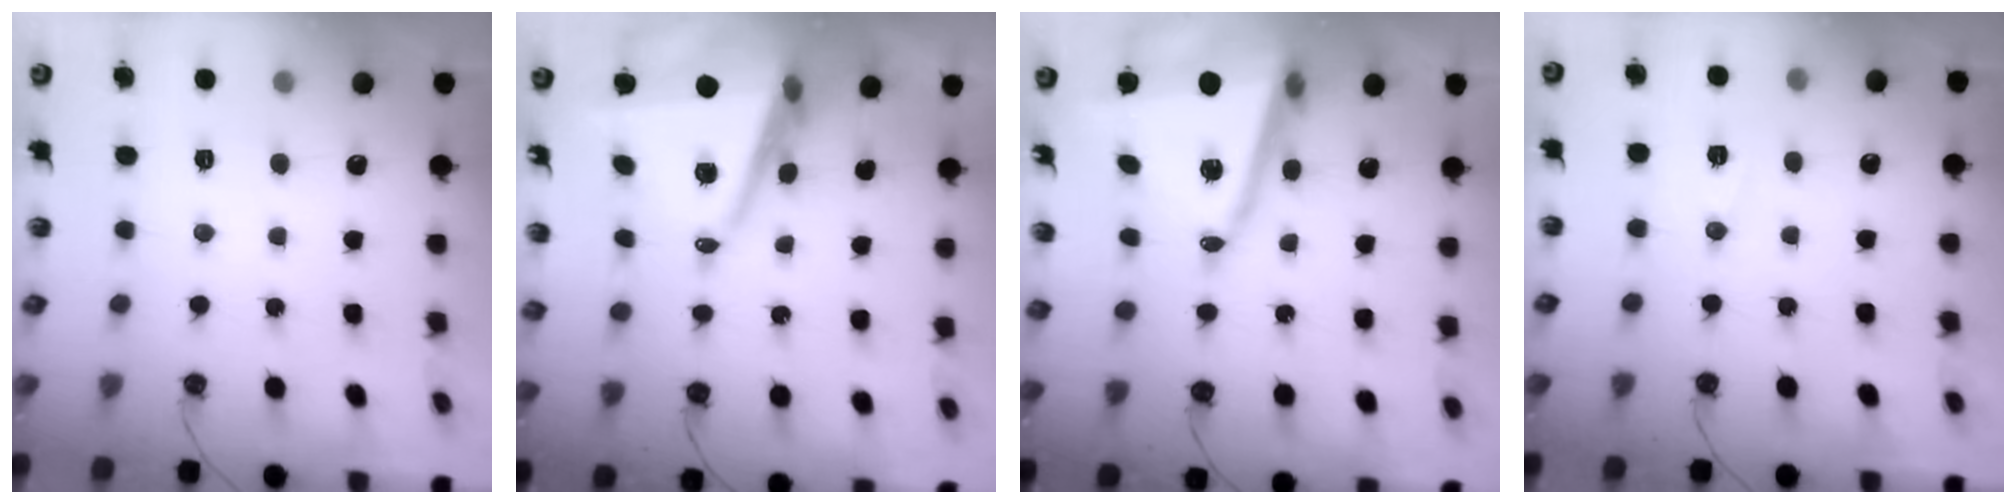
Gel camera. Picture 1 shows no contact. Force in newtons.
{"total": 10.7, "press": 9.9, "slide": 4.1}
{"total": 14.8, "press": 14.5, "slide": 2.9}
{"total": 6.2, "press": 4.3, "slide": 4.5}